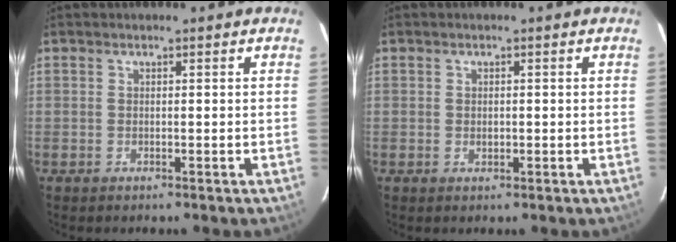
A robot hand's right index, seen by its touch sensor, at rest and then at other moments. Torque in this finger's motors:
{"motor_torque": [-0.08, 0.07, -0.04, -0.01]}